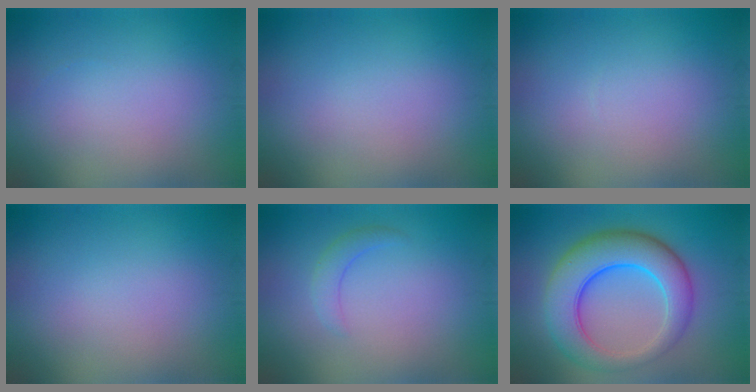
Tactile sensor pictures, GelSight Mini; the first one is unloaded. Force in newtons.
{"total": 0.0}
{"total": 0.0}
{"total": 0.0}
{"total": 1.6, "press": 1.6, "slide": 0.2}
{"total": 8.5, "press": 8.5, "slide": 0.2}